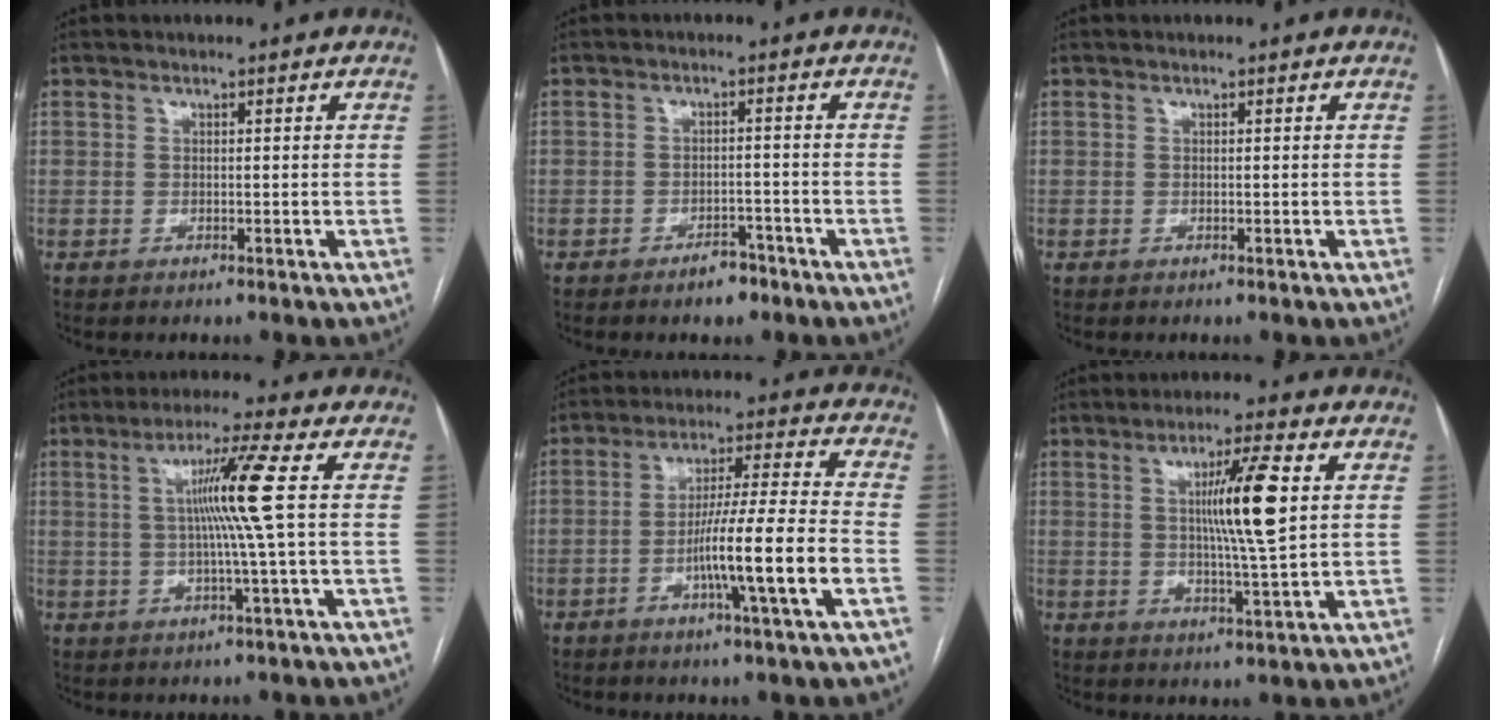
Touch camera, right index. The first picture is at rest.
{"total": 3.4, "force": [-2.6, 1.6, 1.6], "torque": [-0.019, 0.006, -0.035]}
{"total": 0.0}
{"total": 8.4, "force": [1.1, -2.3, 8.0], "torque": [-0.142, 0.003, 0.027]}
{"total": 12.5, "force": [-4.1, -1.1, 11.8], "torque": [-0.203, -0.002, -0.072]}
{"total": 9.7, "force": [2.1, -0.6, 9.5], "torque": [-0.163, -0.005, 0.036]}